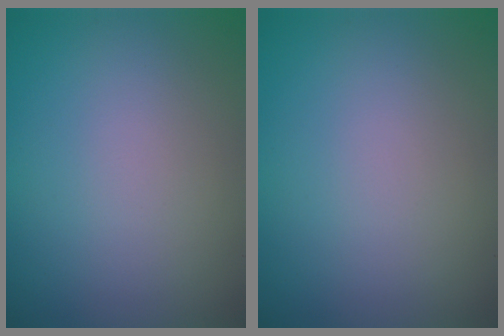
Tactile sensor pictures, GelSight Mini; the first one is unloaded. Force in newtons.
{"total": 0.0}